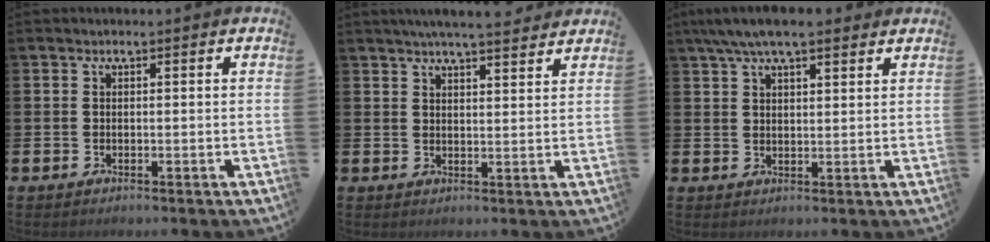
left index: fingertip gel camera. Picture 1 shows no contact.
{"total": 4.8, "force": [4.7, -0.1, 1.3], "torque": [-0.026, -0.019, 0.083]}
{"total": 6.0, "force": [5.0, 1.5, 3.0], "torque": [-0.065, -0.008, 0.092]}